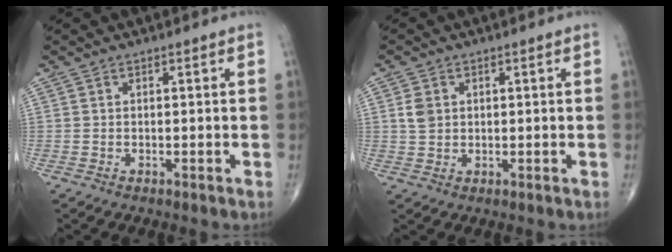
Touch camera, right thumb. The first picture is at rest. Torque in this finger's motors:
{"motor_torque": [-0.31, 0.20, 0.32, 0.05, 0.02]}